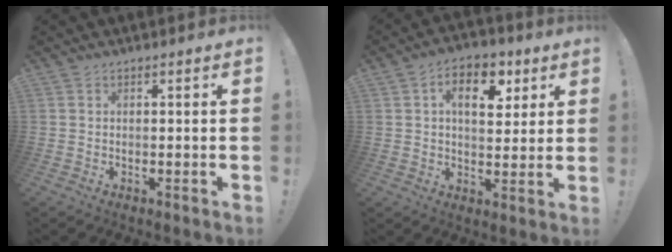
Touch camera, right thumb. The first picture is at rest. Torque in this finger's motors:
{"motor_torque": [0.81, 0.81, 0.01, 0.06, 0.01]}